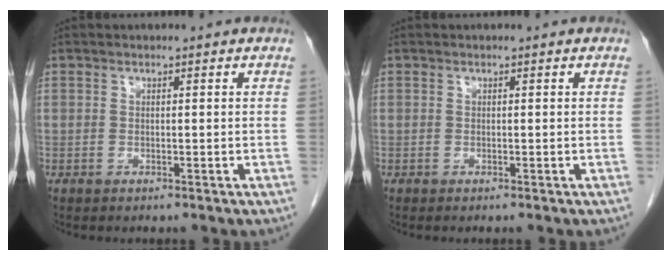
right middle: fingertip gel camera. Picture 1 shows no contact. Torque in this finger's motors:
{"motor_torque": [-0.35, -0.14, -0.03, 0.01]}